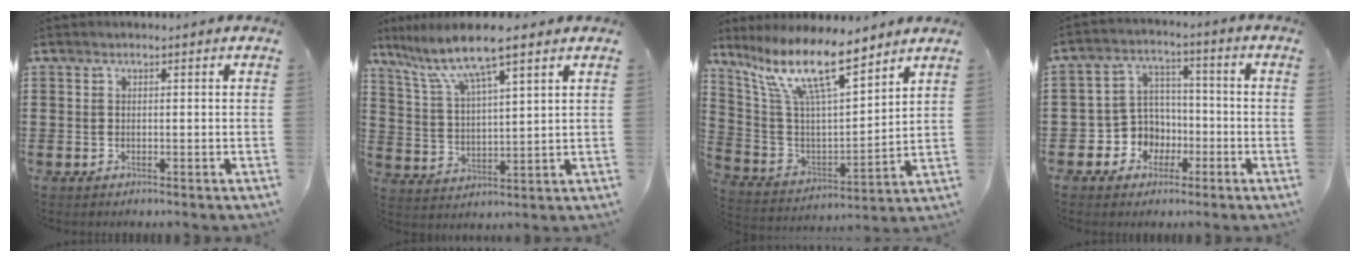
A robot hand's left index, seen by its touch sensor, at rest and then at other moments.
{"total": 8.6, "force": [6.4, 1.0, 5.6], "torque": [-0.131, -0.024, 0.107]}
{"total": 13.8, "force": [9.6, 3.3, 9.4], "torque": [-0.214, -0.043, 0.166]}
{"total": 6.4, "force": [-2.3, 5.8, 1.4], "torque": [-0.056, 0.008, -0.046]}